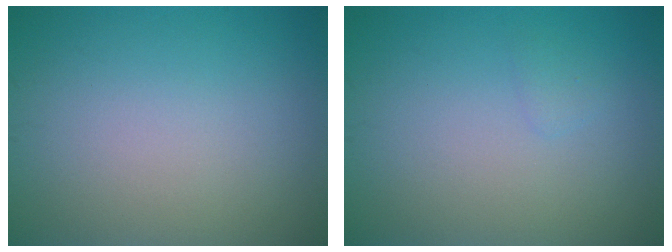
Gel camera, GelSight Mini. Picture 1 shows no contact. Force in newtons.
{"total": 0.6, "press": 0.6, "slide": 0.0}